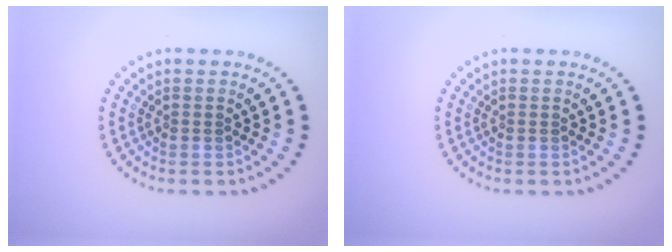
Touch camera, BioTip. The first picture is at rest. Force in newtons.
{"total": 0.0}